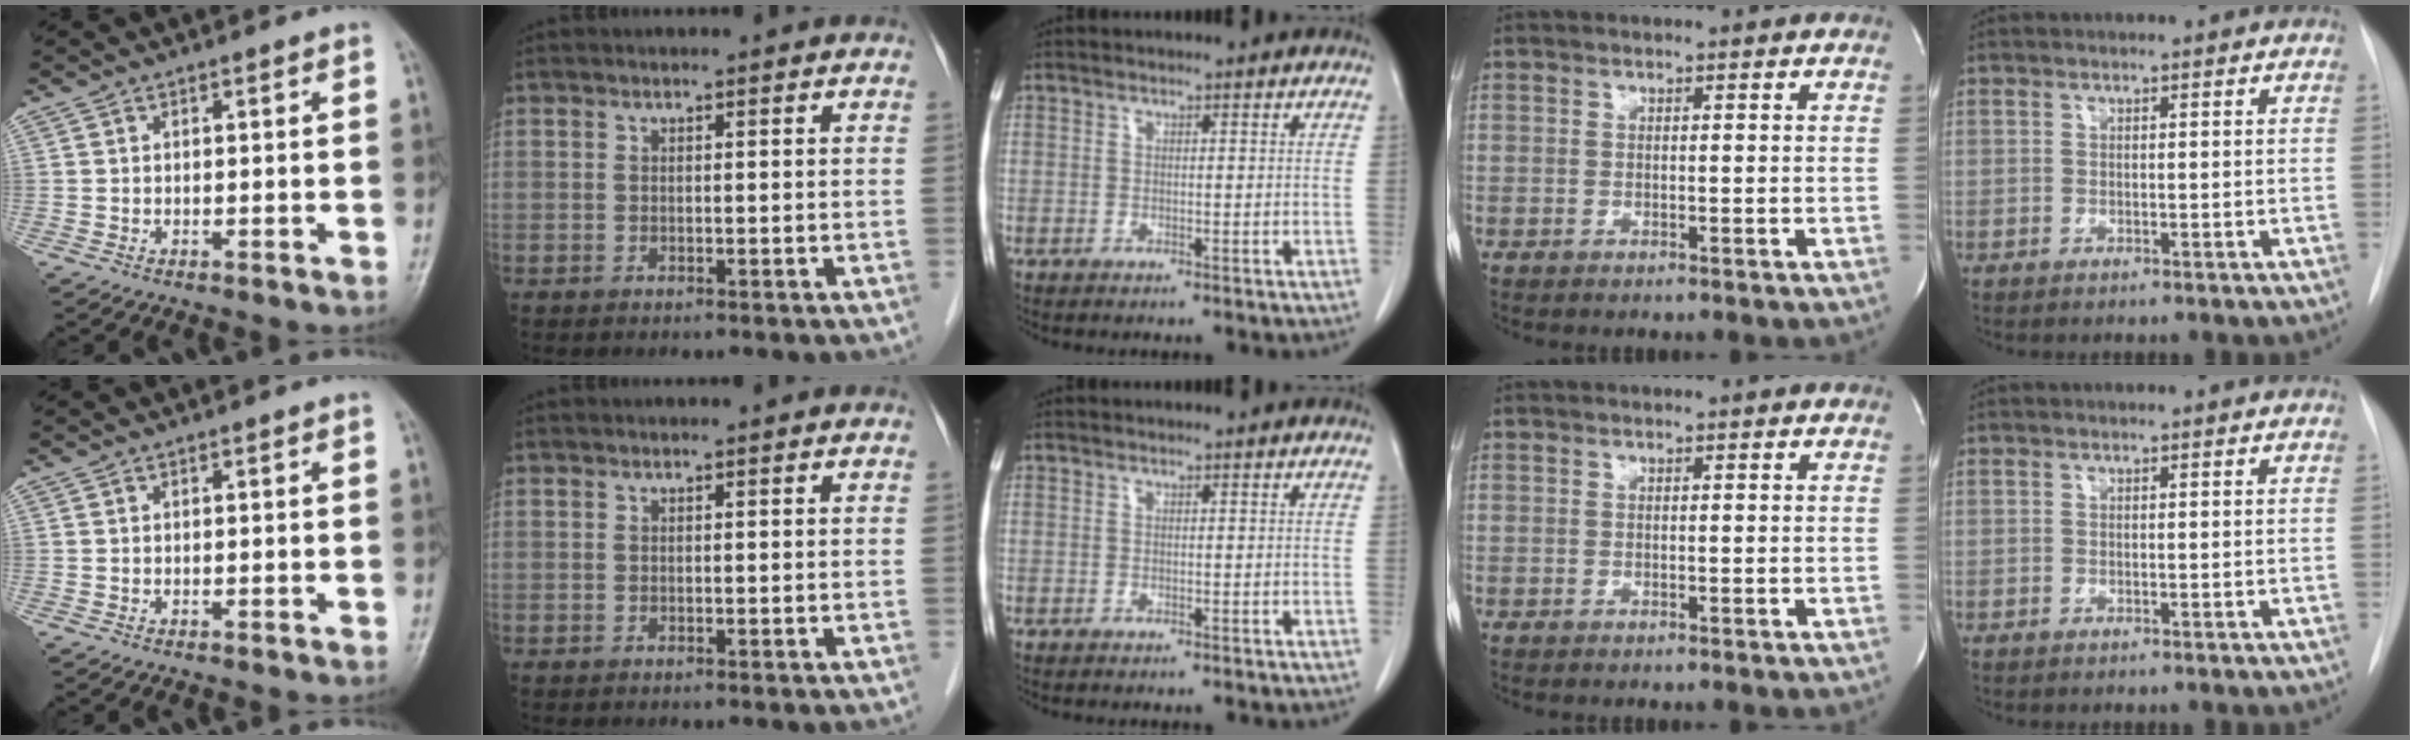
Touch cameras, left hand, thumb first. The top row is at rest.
{}